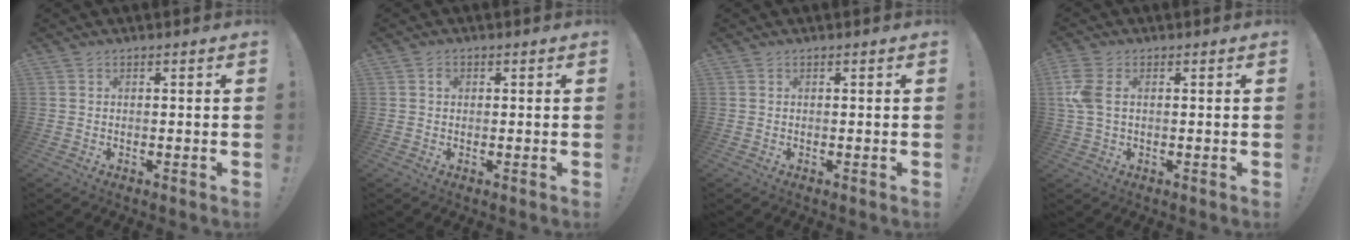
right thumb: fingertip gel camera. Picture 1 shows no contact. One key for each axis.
{"total": 1.0, "fx": 0.2, "fy": 0.8, "fz": 0.5, "tx": -0.002, "ty": 0.001, "tz": 0.002}
{"total": 0.0}
{"total": 6.3, "fx": 1.3, "fy": 3.8, "fz": 4.9, "tx": -0.123, "ty": 0.004, "tz": 0.023}